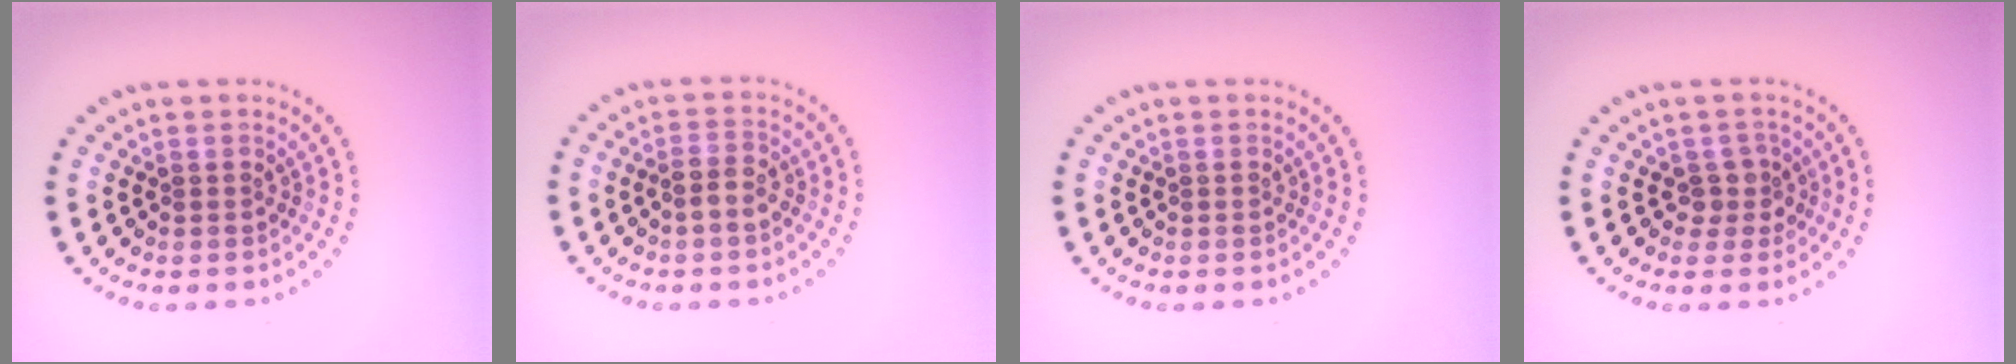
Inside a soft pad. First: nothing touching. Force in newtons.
{"total": 1.7, "press": 1.6, "slide": 0.5}
{"total": 0.0}
{"total": 1.9, "press": 1.5, "slide": 1.1}